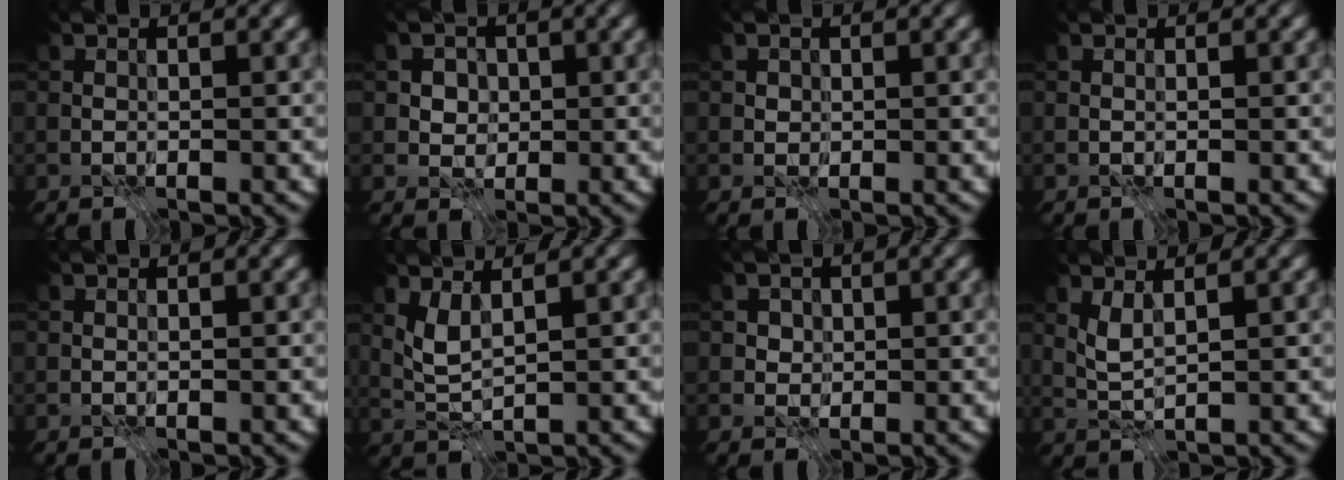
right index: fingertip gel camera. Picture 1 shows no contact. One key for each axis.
{"total": 2.9, "fx": 0.8, "fy": 2.5, "fz": 1.3, "tx": -0.014, "ty": 0.006, "tz": 0.006}
{"total": 0.8, "fx": 0.2, "fy": 0.7, "fz": 0.1, "tx": 0.001, "ty": -0.002, "tz": 0.001}
{"total": 0.0}
{"total": 0.0}
{"total": 2.4, "fx": 1.3, "fy": 0.7, "fz": 2.0, "tx": -0.051, "ty": -0.005, "tz": 0.030}
{"total": 1.9, "fx": 0.7, "fy": 1.6, "fz": 0.6, "tx": -0.006, "ty": 0.000, "tz": 0.016}
{"total": 1.9, "fx": 1.0, "fy": 0.5, "fz": 1.6, "tx": -0.042, "ty": -0.002, "tz": 0.024}